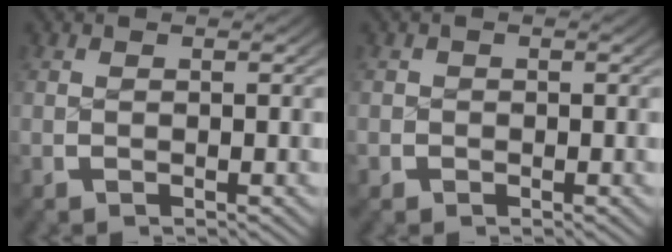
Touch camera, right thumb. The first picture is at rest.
{"total": 1.3, "force": [-0.1, 1.0, -0.8], "torque": [0.016, -0.007, -0.001]}